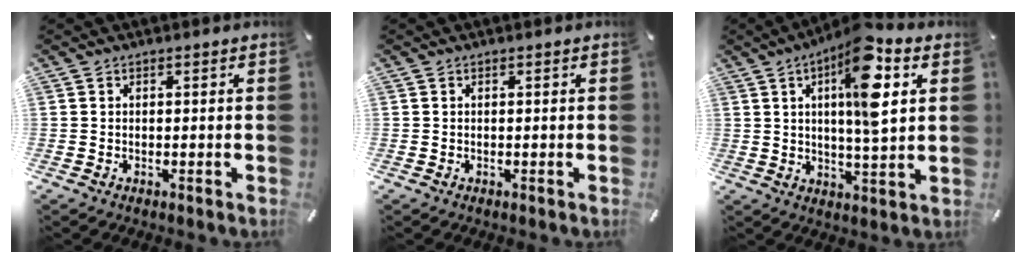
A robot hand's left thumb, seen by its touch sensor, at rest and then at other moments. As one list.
[{"total": 0.0}, {"total": 14.3, "force": [5.1, 4.1, 12.8], "torque": [-0.212, -0.016, 0.079]}]